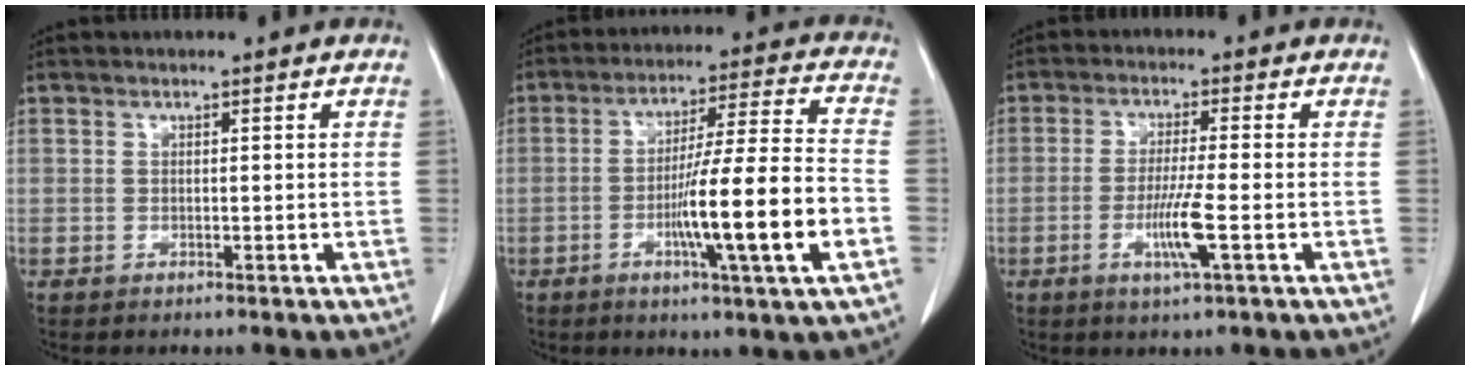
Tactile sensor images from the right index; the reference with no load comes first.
{"total": 15.1, "force": [-4.4, -0.6, 14.5], "torque": [-0.245, -0.006, -0.074]}
{"total": 6.0, "force": [-1.9, -0.4, 5.7], "torque": [-0.109, -0.014, -0.037]}